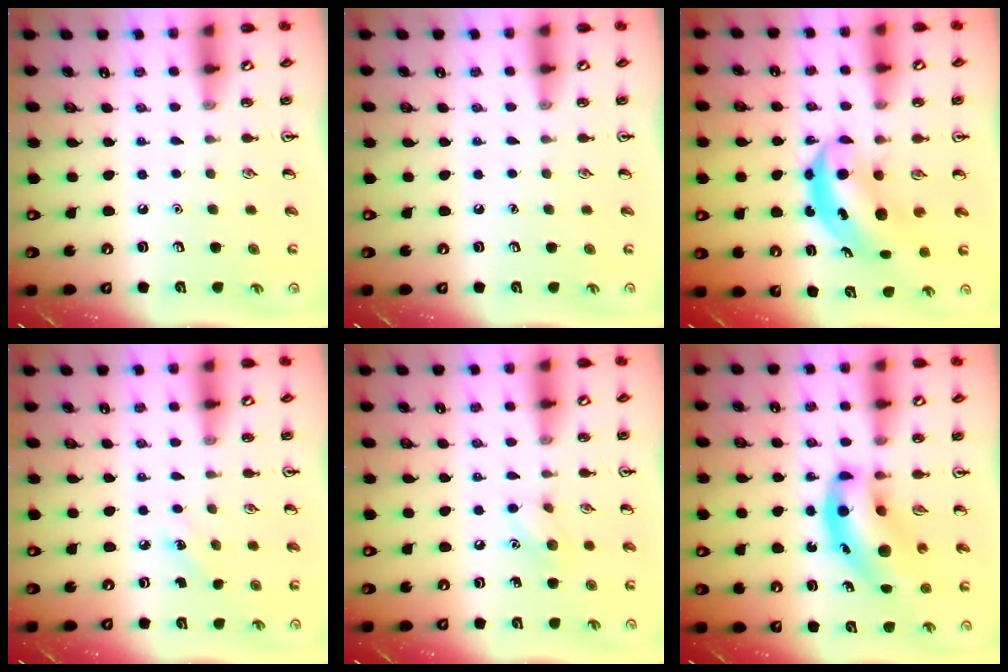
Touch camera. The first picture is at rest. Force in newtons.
{"total": 0.0}
{"total": 5.7, "press": 5.5, "slide": 1.6}
{"total": 2.8, "press": 2.6, "slide": 1.0}
{"total": 6.6, "press": 6.3, "slide": 1.8}
{"total": 12.1, "press": 11.6, "slide": 3.4}